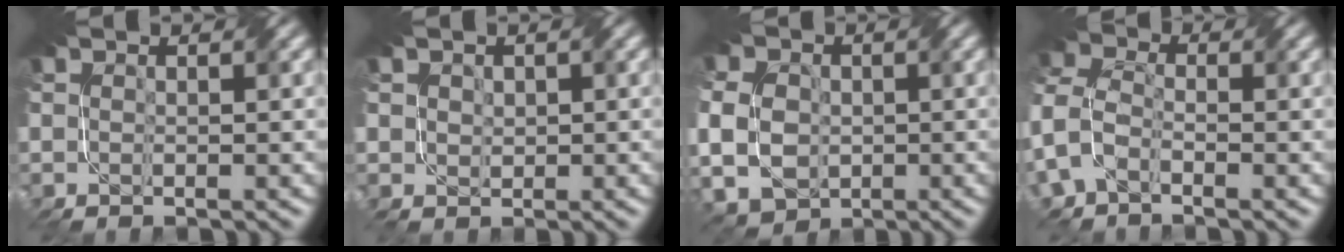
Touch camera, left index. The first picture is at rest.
{"total": 1.2, "force": [-0.5, 0.5, -0.9], "torque": [0.011, -0.003, 0.015]}
{"total": 6.2, "force": [-1.5, 5.2, 2.9], "torque": [-0.084, -0.001, -0.014]}
{"total": 4.7, "force": [-2.9, 2.9, 2.3], "torque": [-0.065, 0.005, -0.056]}